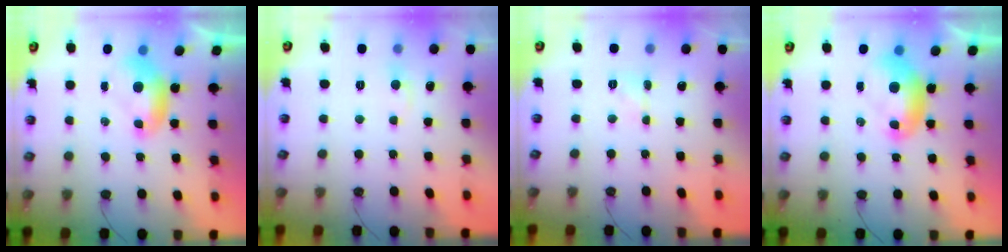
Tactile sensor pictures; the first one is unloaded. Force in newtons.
{"total": 1.5, "press": 1.2, "slide": 0.9}
{"total": 2.4, "press": 2.4, "slide": 0.6}
{"total": 2.1, "press": 2.0, "slide": 0.6}